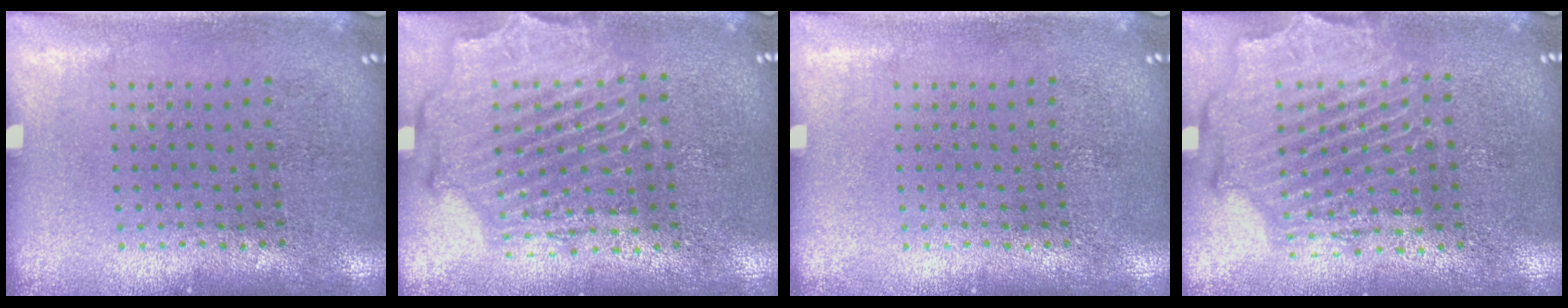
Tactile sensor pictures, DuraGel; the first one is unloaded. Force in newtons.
{"total": 2.2, "press": 2.1, "slide": 0.5}
{"total": 0.0}
{"total": 2.3, "press": 2.2, "slide": 0.6}